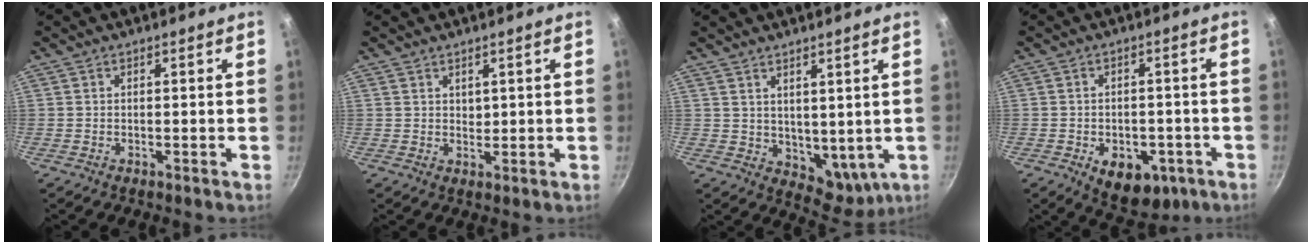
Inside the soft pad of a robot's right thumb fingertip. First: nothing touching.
{"total": 1.7, "force": [1.2, 1.0, 0.6], "torque": [-0.003, -0.005, 0.023]}
{"total": 8.0, "force": [3.5, 5.0, 5.2], "torque": [-0.059, -0.022, 0.078]}
{"total": 10.3, "force": [-4.0, 6.6, 6.8], "torque": [-0.057, 0.009, -0.040]}